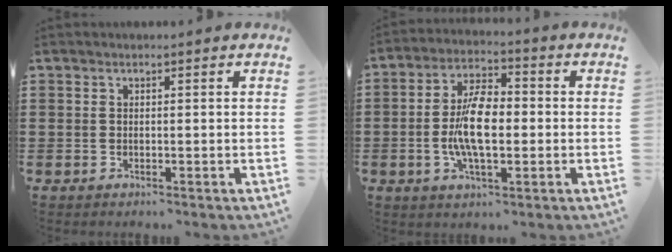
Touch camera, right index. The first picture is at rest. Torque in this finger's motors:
{"motor_torque": [2.14, 0.00, 1.05, 0.21]}